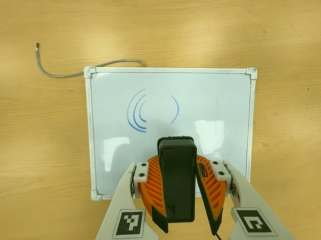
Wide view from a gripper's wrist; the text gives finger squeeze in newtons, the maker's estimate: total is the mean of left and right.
{"total": 10.3, "left": 9.2, "right": 11.5}